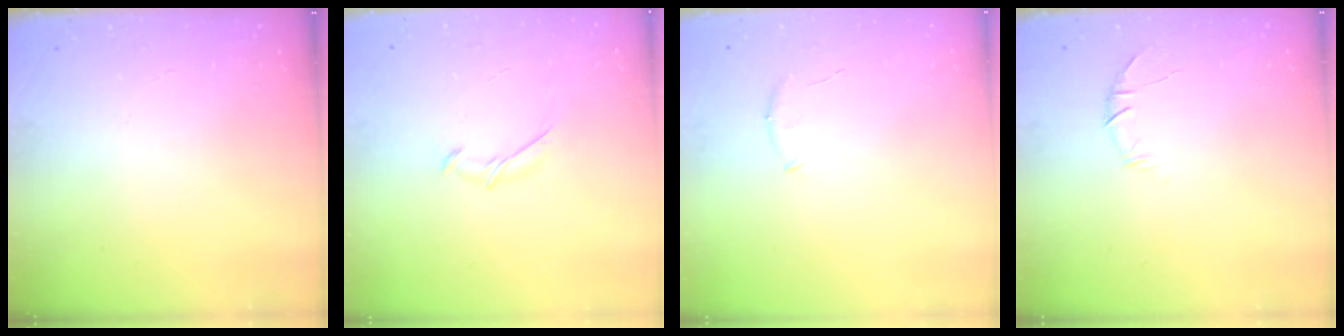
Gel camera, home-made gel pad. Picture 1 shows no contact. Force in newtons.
{"total": 5.4, "press": 5.4, "slide": 1.0}
{"total": 5.5, "press": 5.4, "slide": 1.3}
{"total": 6.0, "press": 5.8, "slide": 1.5}